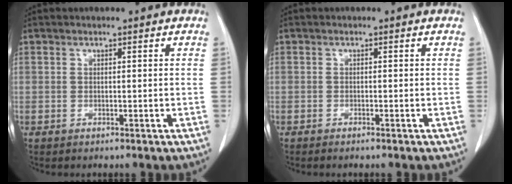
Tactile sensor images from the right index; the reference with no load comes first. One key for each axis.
{"total": 1.5, "fx": -1.2, "fy": 0.1, "fz": 0.8, "tx": -0.015, "ty": -0.002, "tz": -0.013}